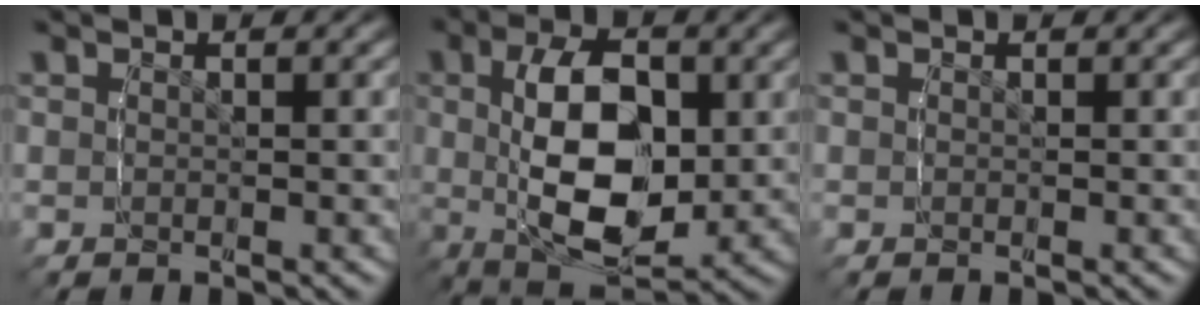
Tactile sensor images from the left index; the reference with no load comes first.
{"total": 8.8, "force": [-1.5, 6.8, 5.4], "torque": [-0.118, -0.020, -0.026]}
{"total": 1.6, "force": [-0.6, 0.1, -1.5], "torque": [0.016, -0.002, -0.015]}